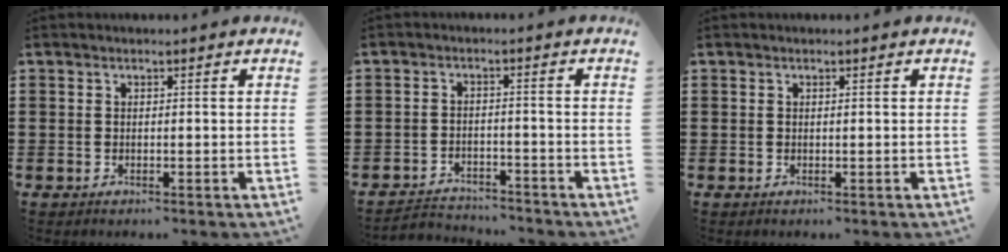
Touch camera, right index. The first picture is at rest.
{"total": 2.9, "force": [-2.9, 0.5, -0.1], "torque": [-0.007, 0.000, -0.063]}
{"total": 0.0}